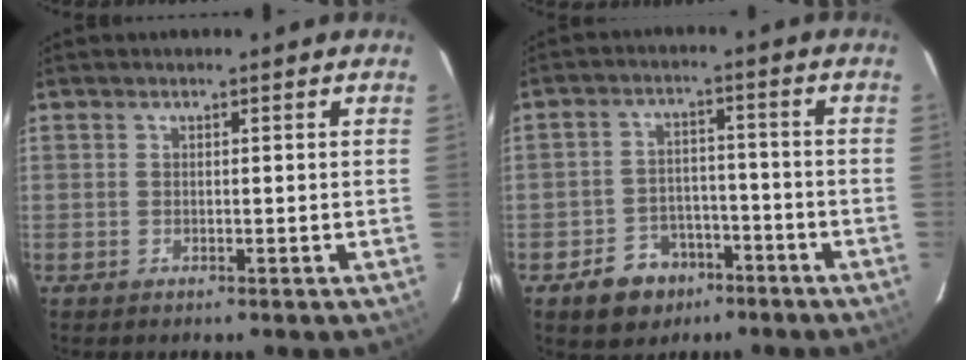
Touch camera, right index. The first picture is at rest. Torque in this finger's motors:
{"motor_torque": [0.33, -0.25, 0.04, -0.05]}